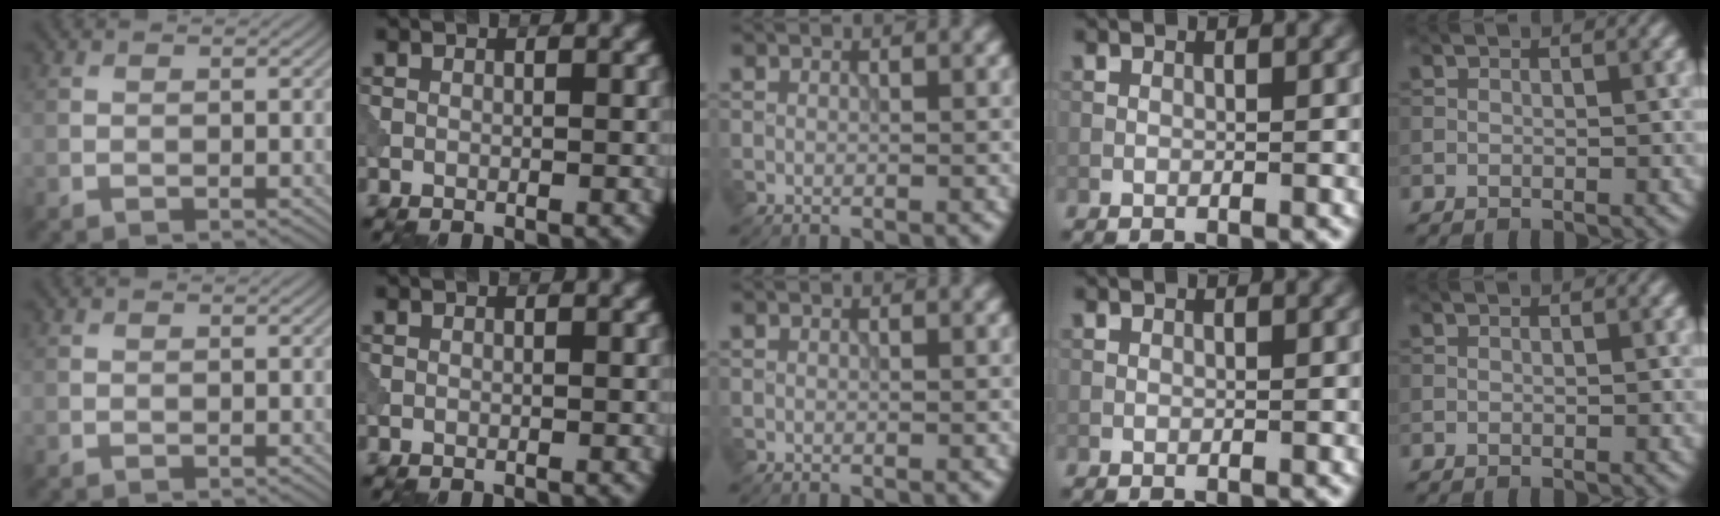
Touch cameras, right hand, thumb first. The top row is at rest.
{}